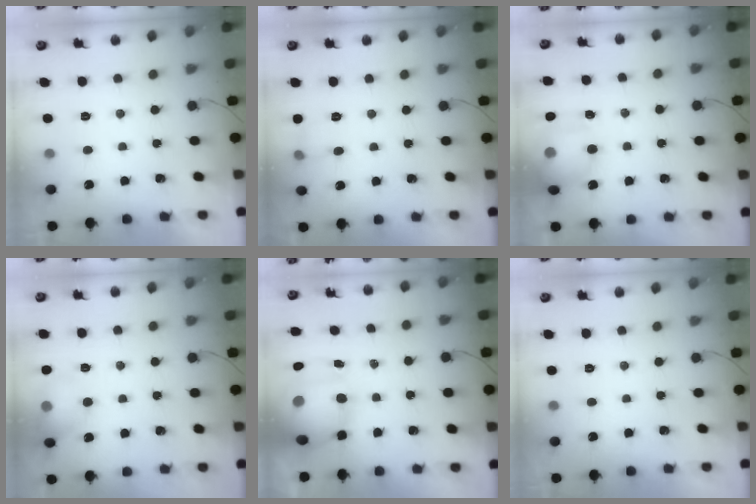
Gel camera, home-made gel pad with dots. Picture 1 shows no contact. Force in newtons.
{"total": 5.9, "press": 5.0, "slide": 3.1}
{"total": 14.8, "press": 14.6, "slide": 2.4}
{"total": 9.8, "press": 9.6, "slide": 1.5}
{"total": 15.3, "press": 14.8, "slide": 3.9}
{"total": 0.0}